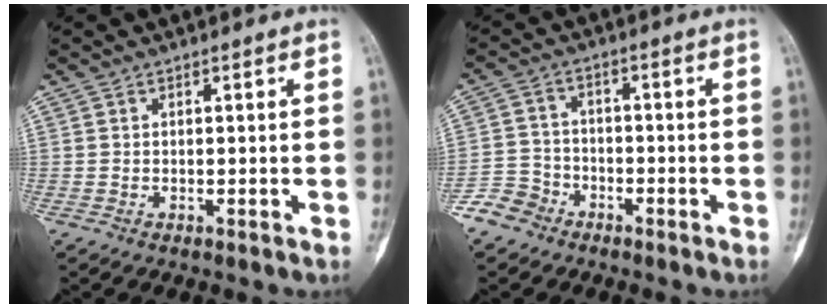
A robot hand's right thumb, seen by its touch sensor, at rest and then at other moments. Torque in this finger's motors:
{"motor_torque": [0.48, -0.75, -0.21, 0.01, 0.00]}